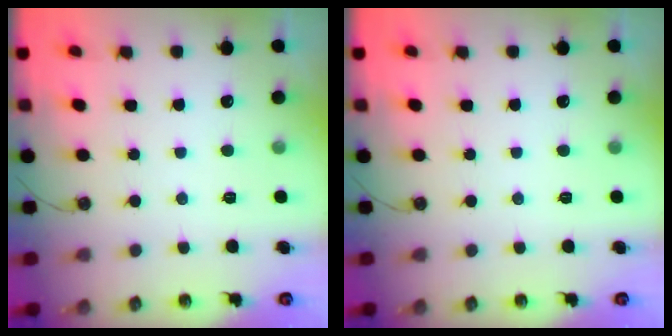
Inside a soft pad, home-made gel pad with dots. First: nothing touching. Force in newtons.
{"total": 0.0}